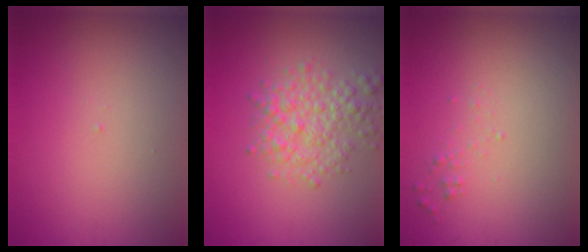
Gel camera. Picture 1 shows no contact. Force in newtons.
{"total": 3.6, "press": 3.6, "slide": 0.1}
{"total": 0.6, "press": 0.6, "slide": 0.0}